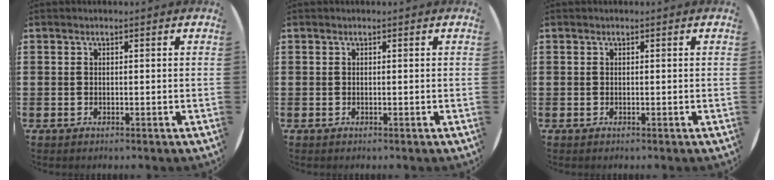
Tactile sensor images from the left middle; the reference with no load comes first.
{"total": 0.0}
{"total": 0.0}